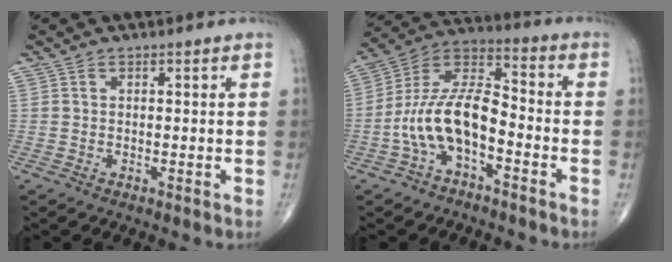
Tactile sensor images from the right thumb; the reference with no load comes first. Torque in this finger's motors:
{"motor_torque": [0.49, 0.30, 1.53, -0.42, 0.15]}